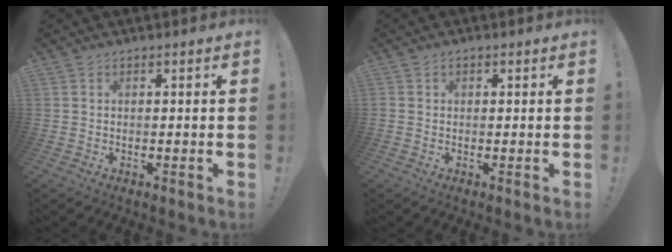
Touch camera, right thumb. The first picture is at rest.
{"total": 0.8, "force": [0.2, 0.7, 0.2], "torque": [0.003, 0.000, 0.002]}